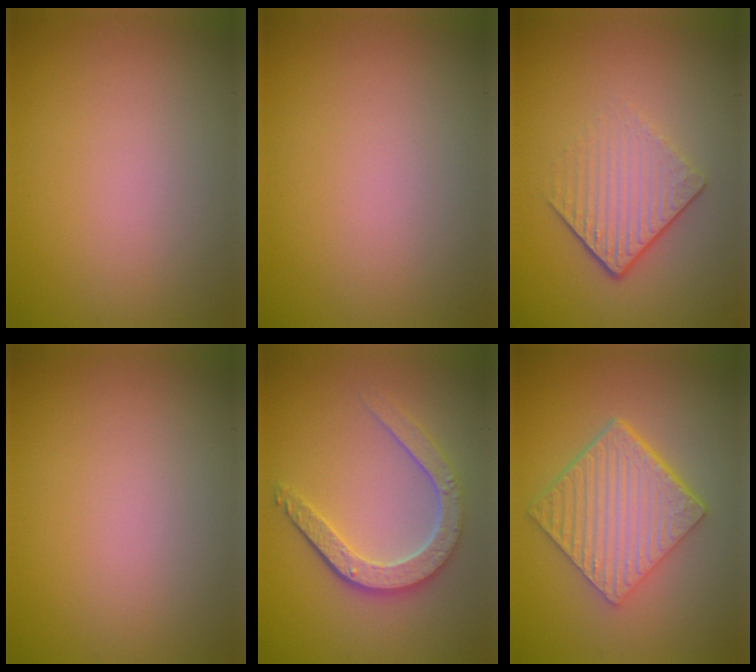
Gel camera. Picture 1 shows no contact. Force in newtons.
{"total": 0.0}
{"total": 4.2, "press": 2.7, "slide": 3.3}
{"total": 0.0}
{"total": 4.7, "press": 3.6, "slide": 3.0}
{"total": 6.4, "press": 4.6, "slide": 4.5}